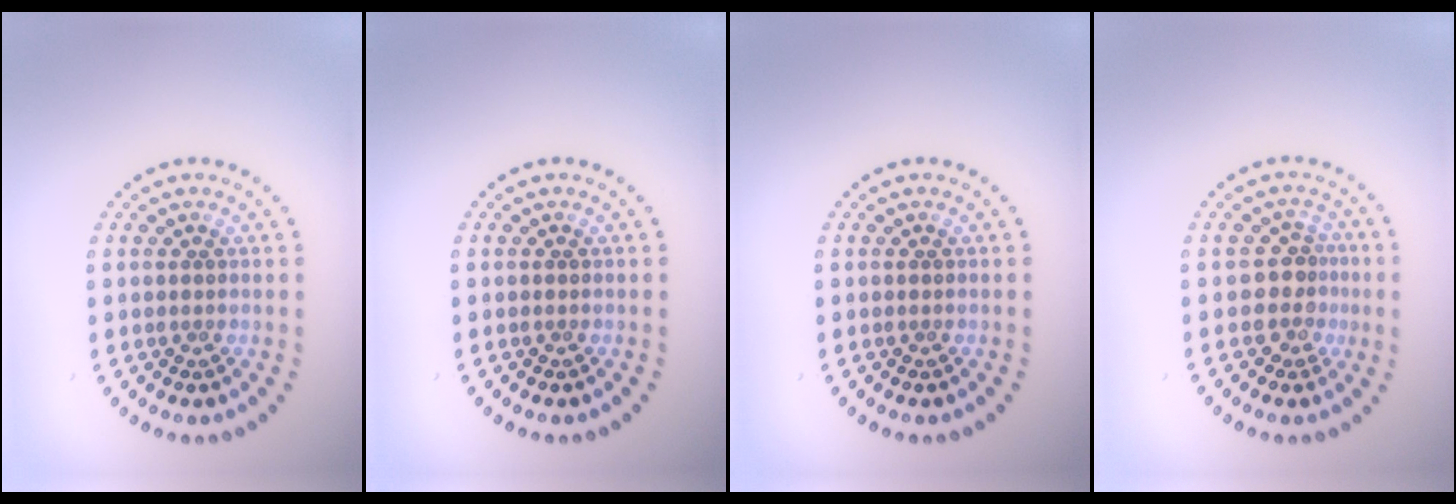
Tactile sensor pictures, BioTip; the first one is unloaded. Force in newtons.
{"total": 0.0}
{"total": 0.0}
{"total": 2.7, "press": 2.1, "slide": 1.7}